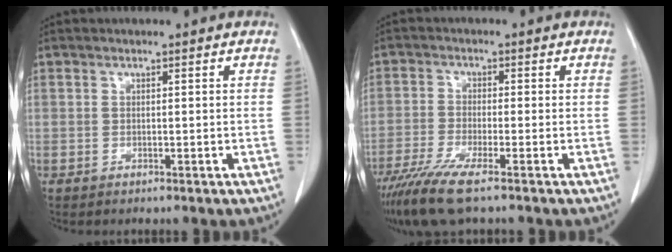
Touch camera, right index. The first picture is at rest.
{"total": 7.5, "force": [-5.4, 0.3, 5.2], "torque": [-0.100, -0.019, -0.098]}